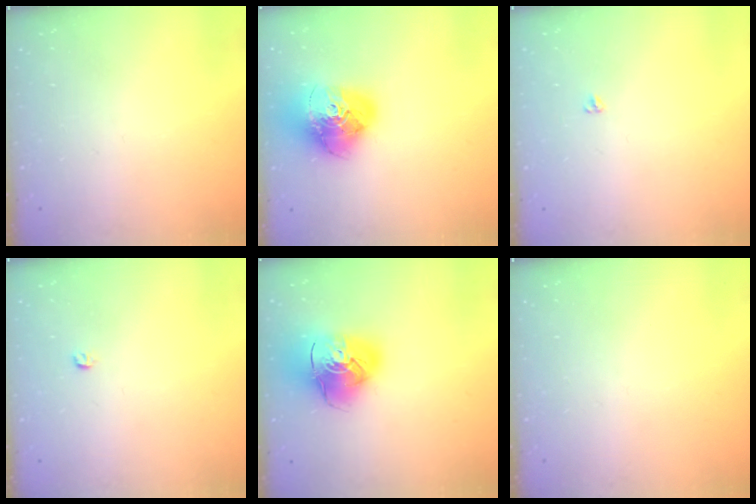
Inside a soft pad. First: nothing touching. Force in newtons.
{"total": 18.4, "press": 18.3, "slide": 2.1}
{"total": 3.1, "press": 3.0, "slide": 0.4}
{"total": 3.1, "press": 3.1, "slide": 0.5}
{"total": 14.9, "press": 14.7, "slide": 2.1}
{"total": 0.0}